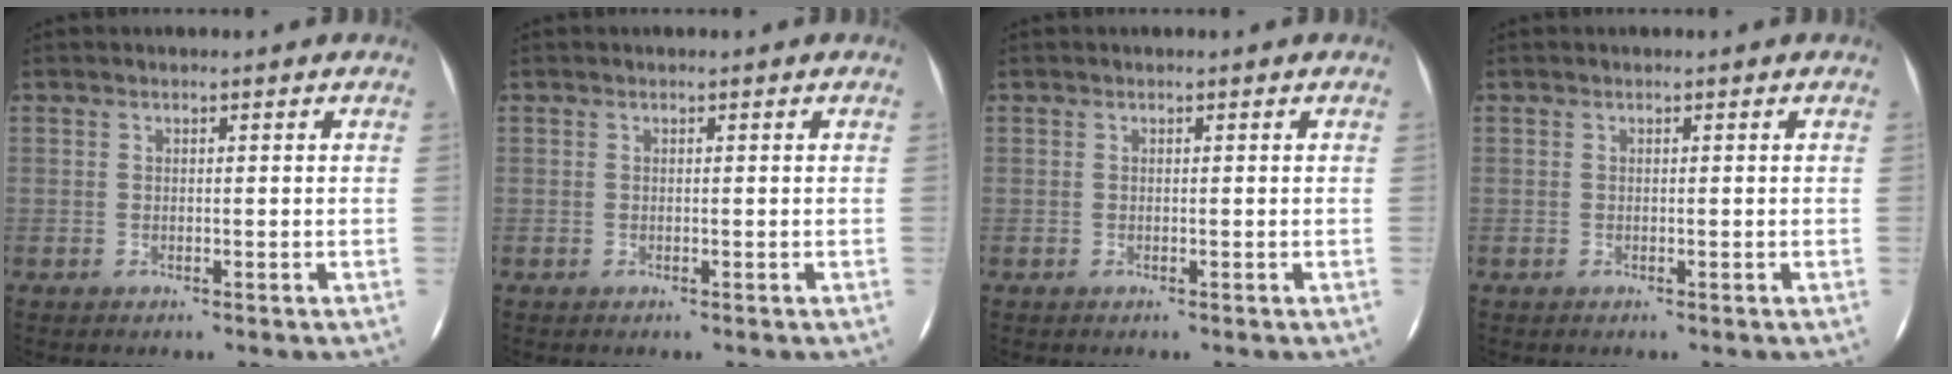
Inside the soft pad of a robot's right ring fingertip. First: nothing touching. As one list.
[{"total": 0.0}, {"total": 0.0}, {"total": 0.0}]